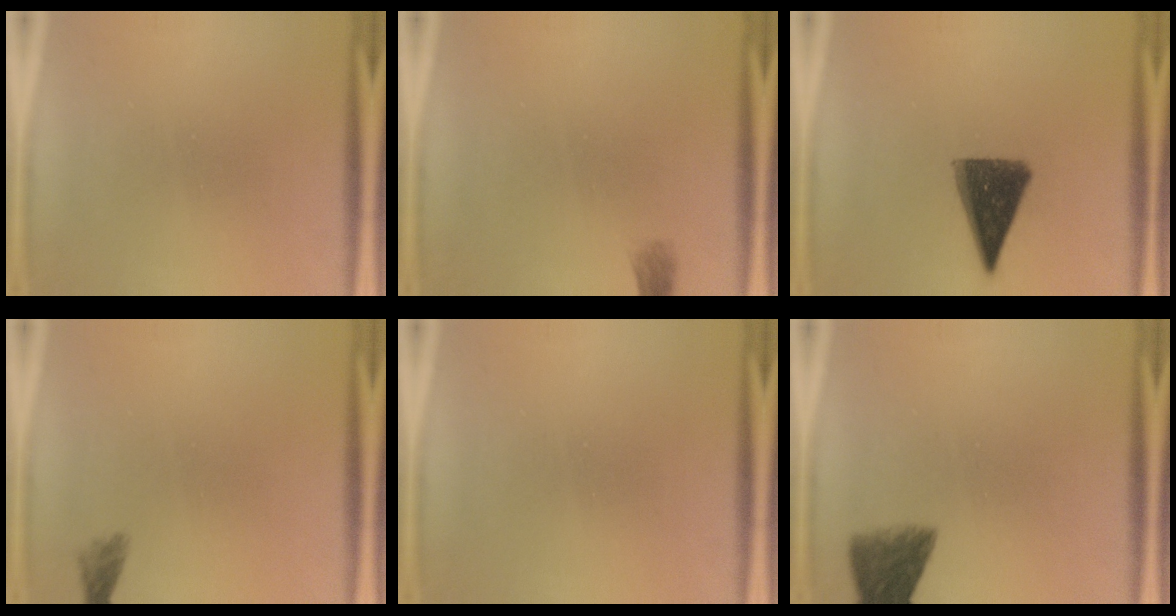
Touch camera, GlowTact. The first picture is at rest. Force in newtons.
{"total": 1.1}
{"total": 11.5}
{"total": 1.6}
{"total": 0.0}
{"total": 5.6}